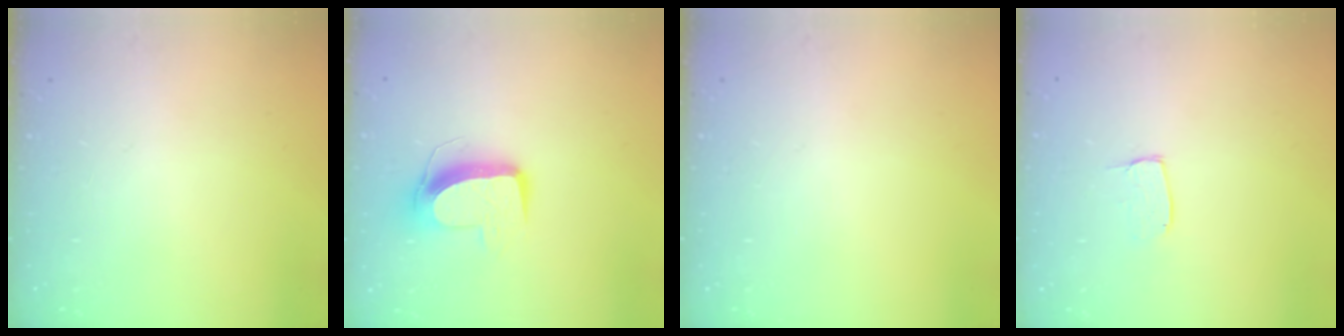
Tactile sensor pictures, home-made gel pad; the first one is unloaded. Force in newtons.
{"total": 10.3, "press": 10.3, "slide": 0.2}
{"total": 0.0}
{"total": 4.9, "press": 4.8, "slide": 0.4}